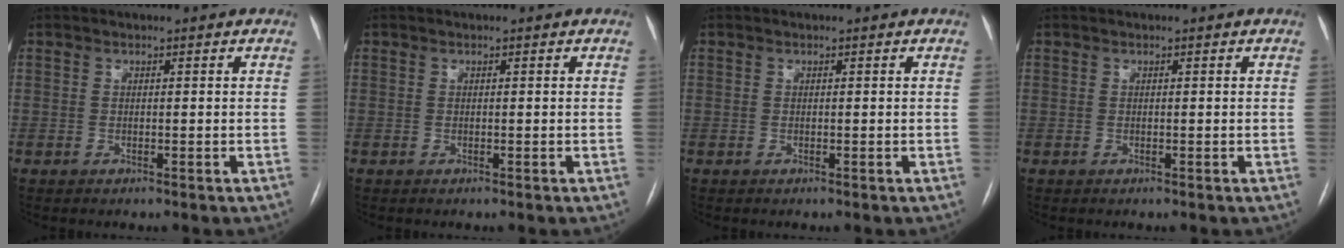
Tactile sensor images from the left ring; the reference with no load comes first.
{"total": 0.0}
{"total": 0.0}
{"total": 0.0}